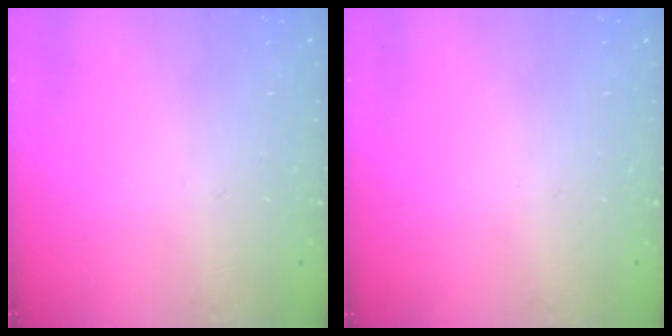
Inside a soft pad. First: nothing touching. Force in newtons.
{"total": 0.0}